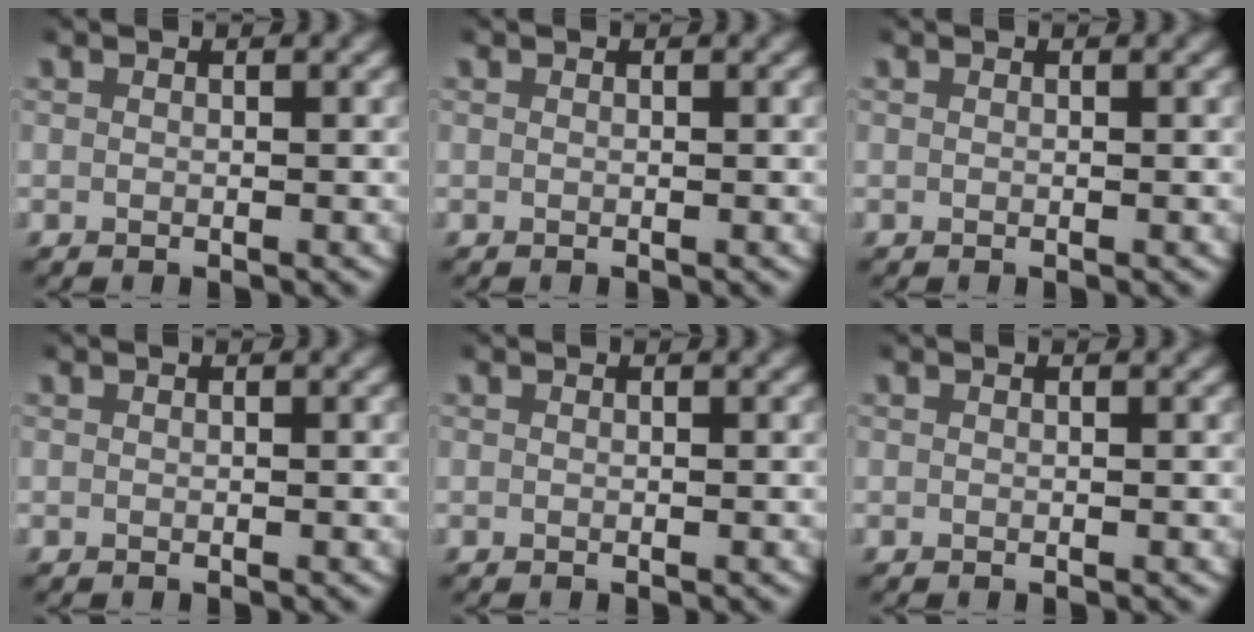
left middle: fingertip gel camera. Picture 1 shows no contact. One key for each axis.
{"total": 0.0}
{"total": 0.0}
{"total": 0.0}
{"total": 0.0}
{"total": 0.0}